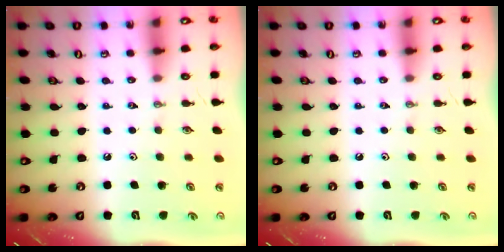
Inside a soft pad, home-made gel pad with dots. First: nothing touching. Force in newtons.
{"total": 0.0}